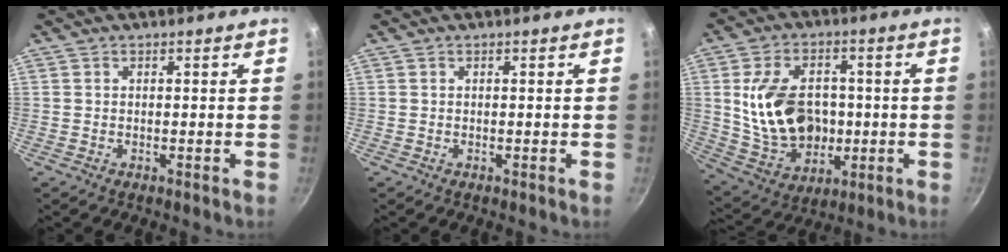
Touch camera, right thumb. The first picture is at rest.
{"total": 0.0}
{"total": 17.4, "force": [0.4, 12.7, 12.0], "torque": [-0.184, 0.008, 0.023]}